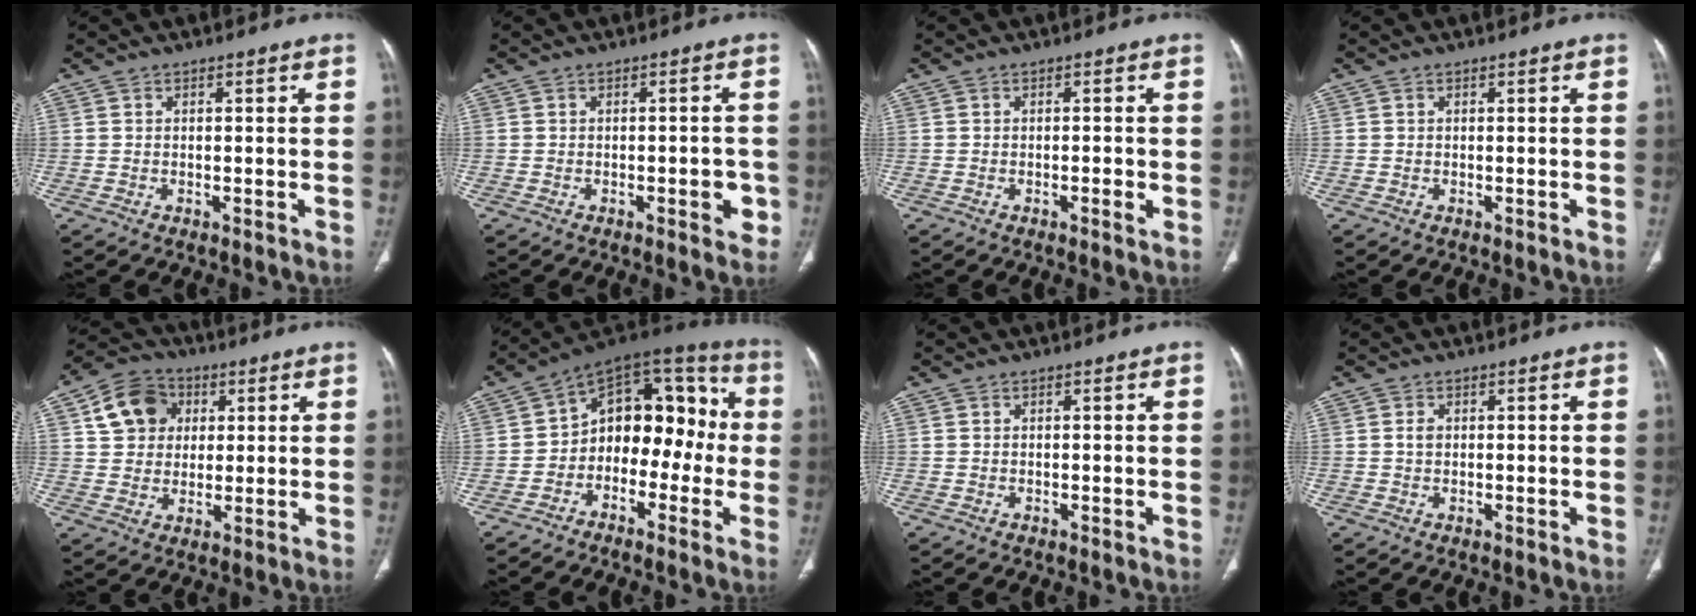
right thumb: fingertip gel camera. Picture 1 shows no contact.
{"total": 3.9, "force": [-1.4, 1.6, 3.2], "torque": [-0.030, 0.006, -0.014]}
{"total": 1.6, "force": [-0.5, 0.5, 1.4], "torque": [-0.022, -0.001, -0.007]}
{"total": 0.0}
{"total": 10.7, "force": [3.4, 8.9, 4.8], "torque": [-0.063, 0.002, 0.055]}
{"total": 15.6, "force": [-2.0, 10.4, 11.4], "torque": [-0.109, 0.061, -0.049]}
{"total": 0.0}
{"total": 1.2, "force": [0.2, 0.9, 0.8], "torque": [-0.014, 0.004, 0.003]}